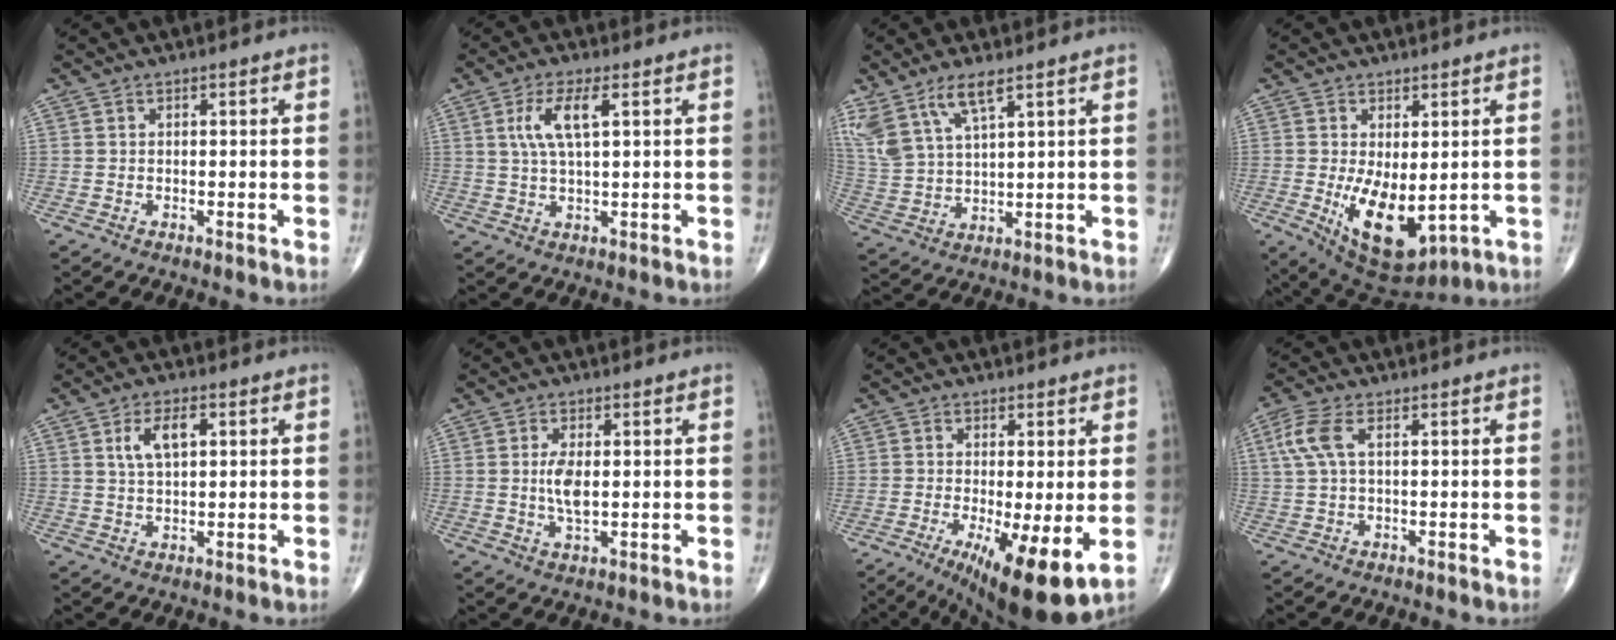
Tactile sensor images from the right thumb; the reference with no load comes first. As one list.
[{"total": 6.7, "force": [2.0, 1.9, 6.1], "torque": [-0.132, 0.002, 0.042]}, {"total": 10.6, "force": [6.8, 3.4, 7.4], "torque": [-0.166, -0.019, 0.148]}, {"total": 12.1, "force": [-1.7, 6.0, 10.3], "torque": [-0.151, -0.024, -0.002]}, {"total": 5.7, "force": [1.8, 2.6, 4.7], "torque": [-0.087, 0.003, 0.035]}, {"total": 4.7, "force": [0.3, 1.9, 4.3], "torque": [-0.088, -0.010, 0.006]}, {"total": 13.1, "force": [-3.7, 3.3, 12.1], "torque": [-0.180, -0.024, -0.048]}, {"total": 5.3, "force": [1.5, 2.1, 4.7], "torque": [-0.133, 0.017, 0.031]}]